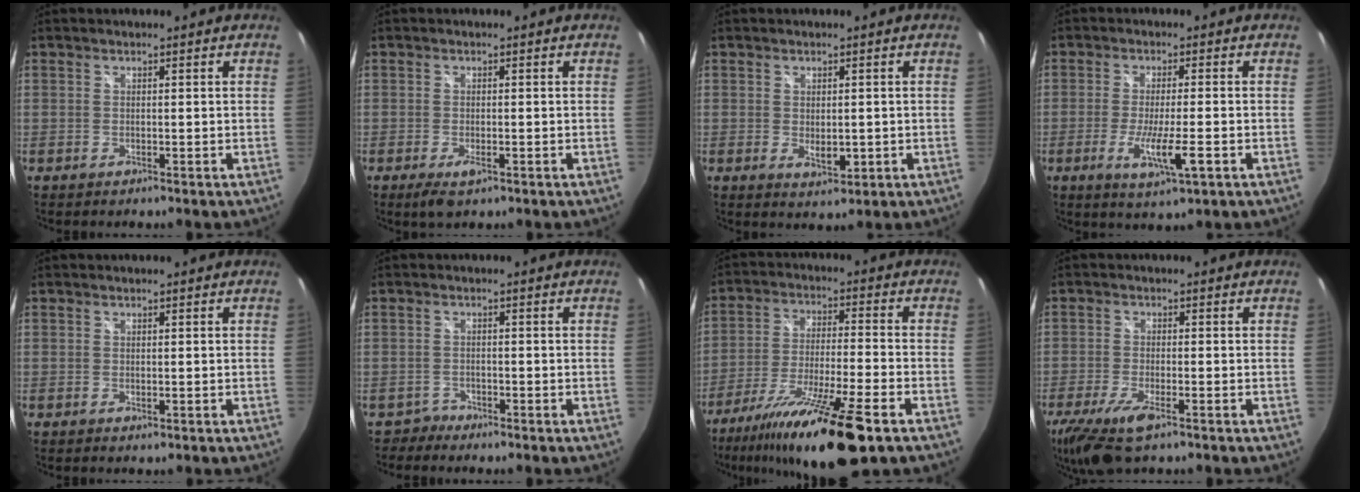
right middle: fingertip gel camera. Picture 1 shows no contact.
{"total": 3.2, "force": [-1.7, 1.2, 2.5], "torque": [-0.049, -0.012, -0.026]}
{"total": 3.4, "force": [-0.4, 2.0, 2.7], "torque": [-0.042, -0.007, -0.002]}
{"total": 7.6, "force": [-2.8, 0.7, 7.0], "torque": [-0.133, -0.019, -0.048]}
{"total": 0.5, "force": [-0.1, 0.3, 0.5], "torque": [-0.008, 0.000, -0.001]}
{"total": 1.5, "force": [-1.3, 0.6, -0.6], "torque": [0.011, 0.008, -0.025]}
{"total": 19.3, "force": [-13.3, 1.4, 13.9], "torque": [-0.259, -0.042, -0.226]}
{"total": 9.9, "force": [-6.2, 2.8, 7.2], "torque": [-0.165, -0.036, -0.116]}